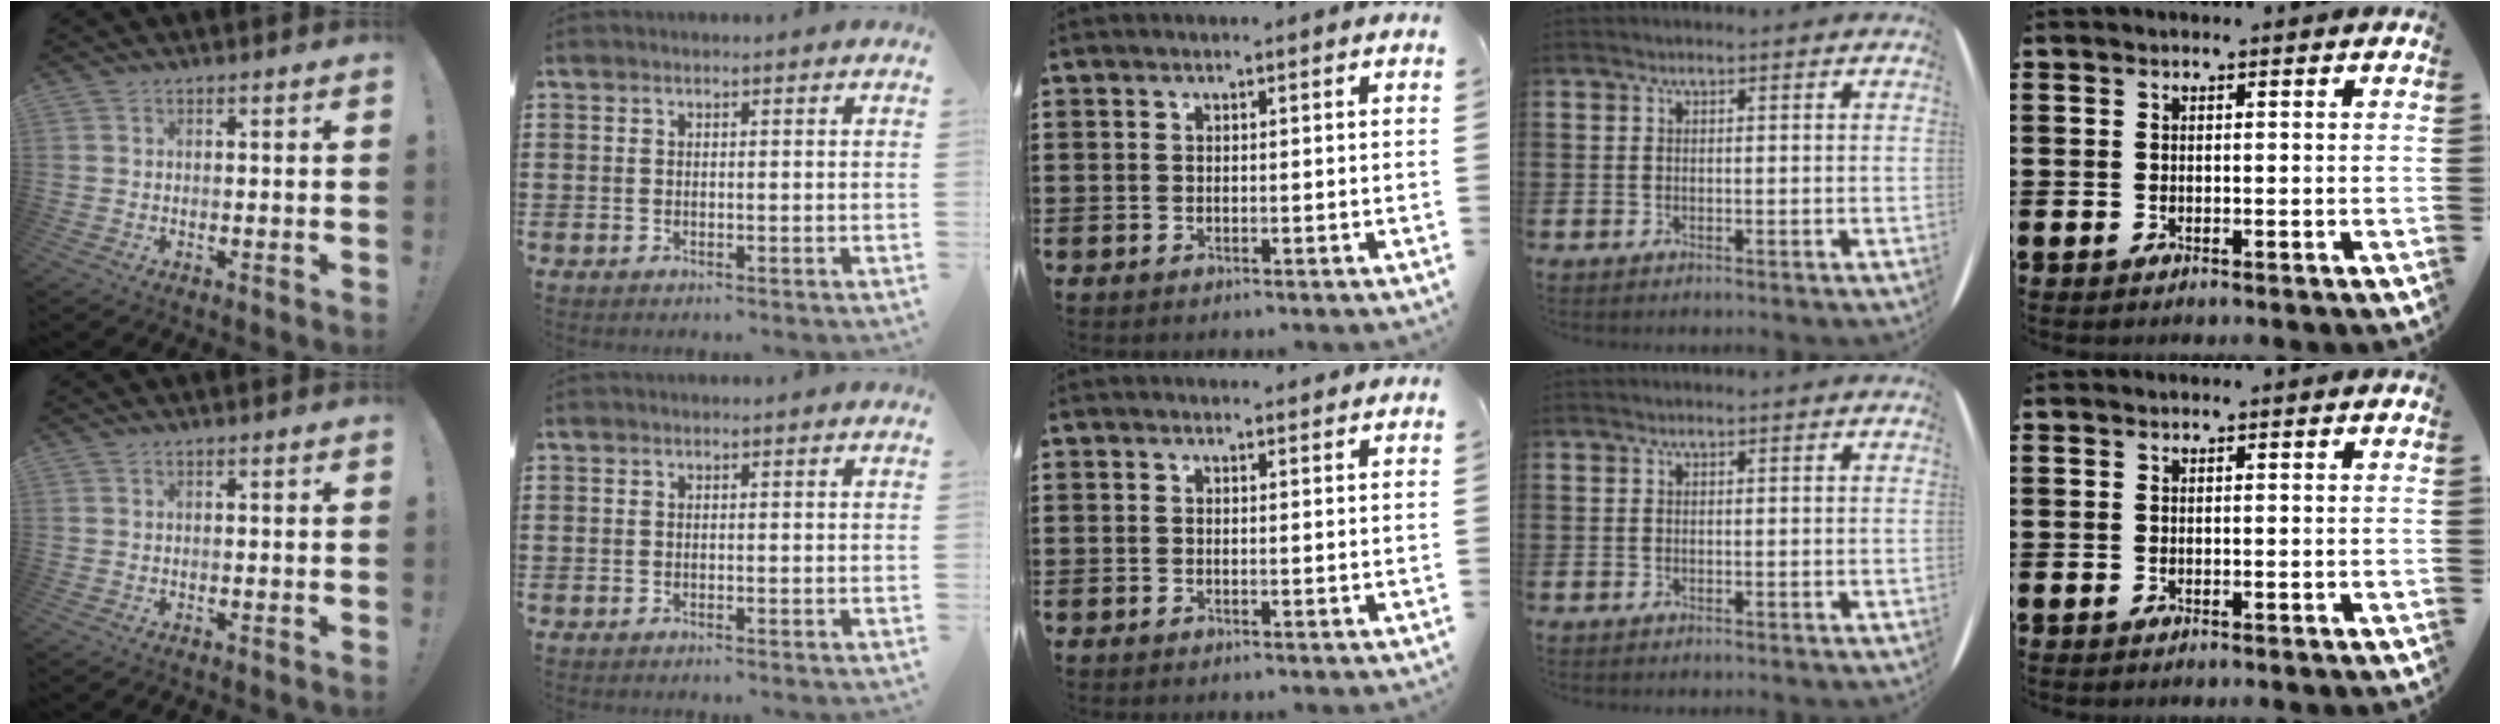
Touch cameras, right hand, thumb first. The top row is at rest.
{"middle": {"total": 0.9, "force": [0.9, 0.1, 0.2], "torque": [0.002, -0.002, 0.015]}}